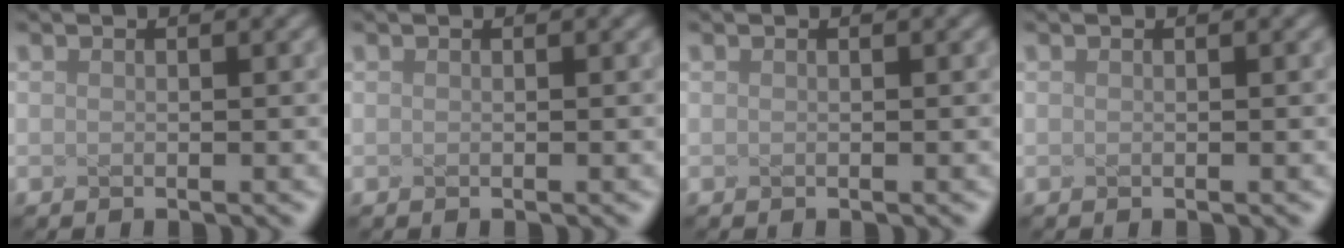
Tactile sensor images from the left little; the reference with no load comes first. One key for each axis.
{"total": 0.0}
{"total": 0.0}
{"total": 0.0}